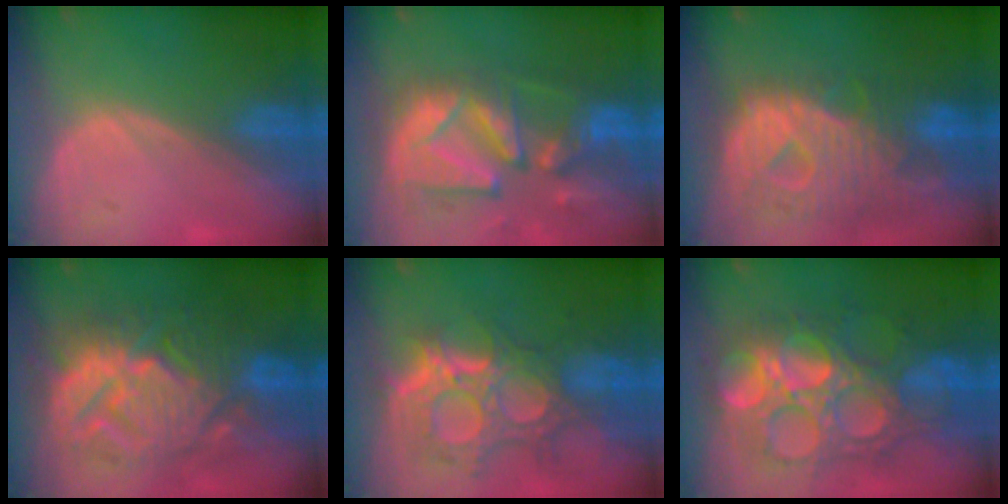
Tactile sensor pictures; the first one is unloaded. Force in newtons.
{"total": 13.2, "press": 11.3, "slide": 6.9}
{"total": 12.8, "press": 11.0, "slide": 6.7}
{"total": 14.0, "press": 13.9, "slide": 1.4}
{"total": 11.9, "press": 10.6, "slide": 5.4}
{"total": 13.6, "press": 13.5, "slide": 1.5}